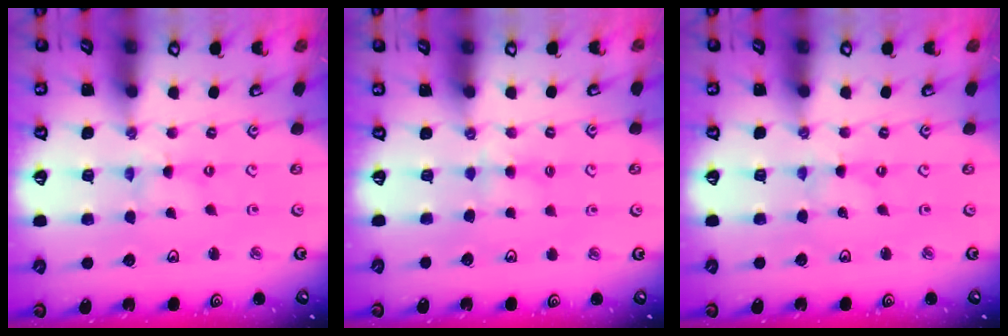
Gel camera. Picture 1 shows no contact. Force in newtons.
{"total": 2.4, "press": 2.4, "slide": 0.4}
{"total": 0.0}